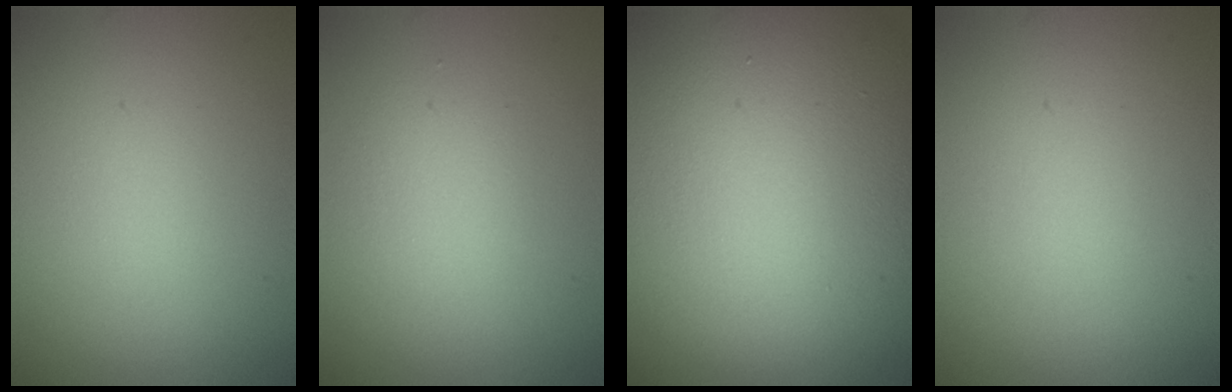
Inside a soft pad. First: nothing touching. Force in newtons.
{"total": 2.0, "press": 2.0, "slide": 0.0}
{"total": 22.1, "press": 22.1, "slide": 0.9}
{"total": 0.0}